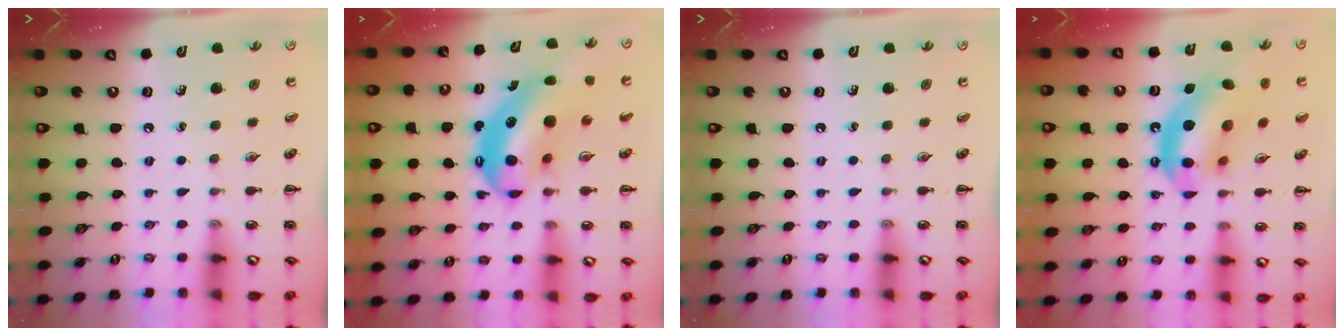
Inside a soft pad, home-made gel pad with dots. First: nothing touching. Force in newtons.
{"total": 12.8, "press": 12.4, "slide": 3.1}
{"total": 0.0}
{"total": 16.0, "press": 15.3, "slide": 4.6}